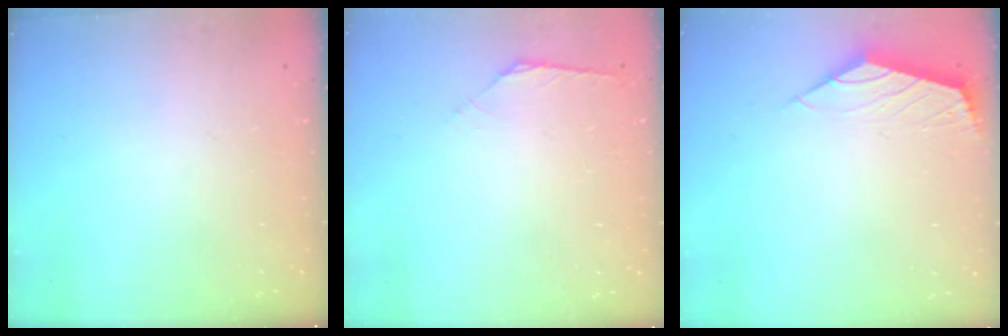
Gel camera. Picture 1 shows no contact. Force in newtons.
{"total": 2.1, "press": 2.0, "slide": 0.6}
{"total": 2.3, "press": 2.2, "slide": 0.6}